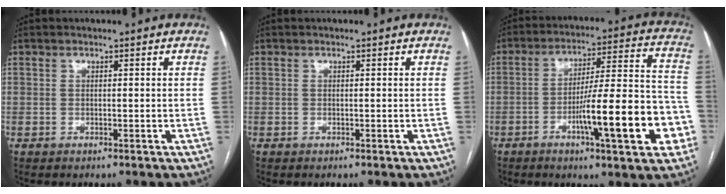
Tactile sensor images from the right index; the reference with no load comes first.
{"total": 0.0}
{"total": 17.4, "force": [-6.3, 2.1, 16.1], "torque": [-0.231, 0.015, -0.089]}